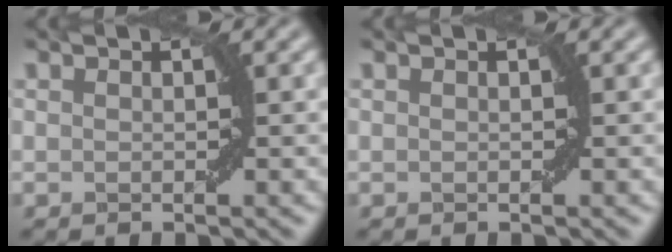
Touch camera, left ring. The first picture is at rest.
{"total": 0.0}